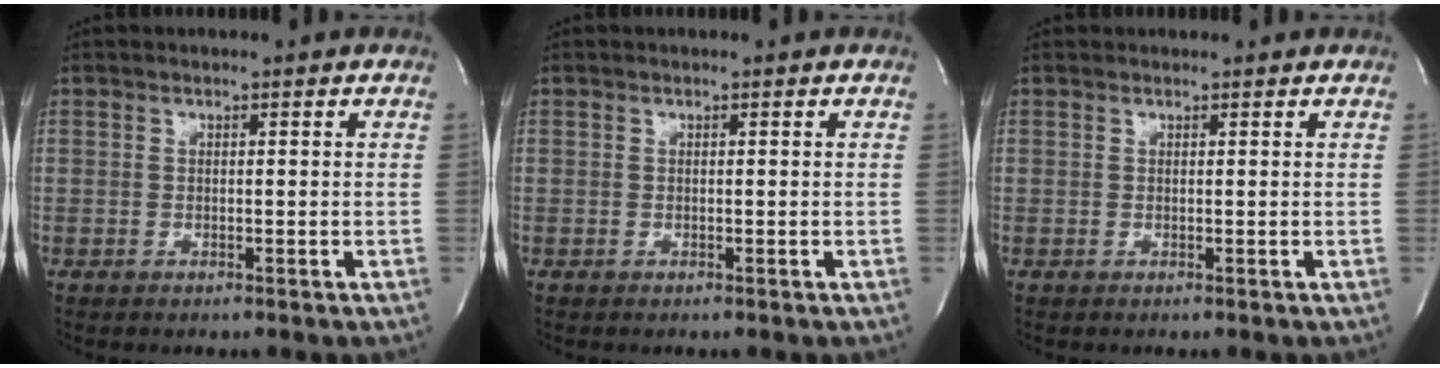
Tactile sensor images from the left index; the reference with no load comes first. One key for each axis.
{"total": 0.0}
{"total": 0.6, "fx": 0.6, "fy": 0.1, "fz": 0.0, "tx": -0.001, "ty": 0.009, "tz": 0.011}